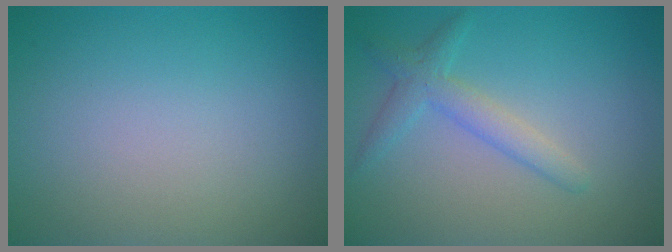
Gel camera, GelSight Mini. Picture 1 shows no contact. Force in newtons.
{"total": 2.6, "press": 2.6, "slide": 0.1}